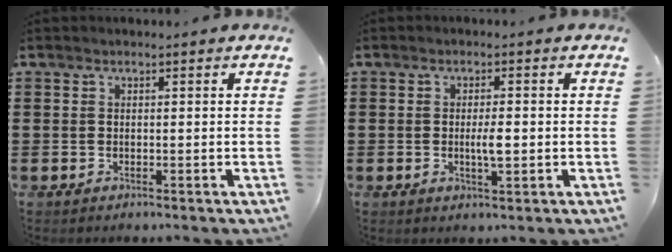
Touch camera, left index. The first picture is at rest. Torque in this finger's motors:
{"motor_torque": [0.19, -0.04, 0.16, 0.04]}